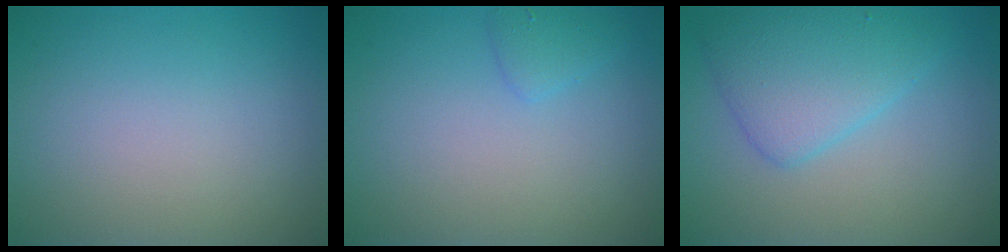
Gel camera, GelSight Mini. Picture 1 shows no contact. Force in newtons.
{"total": 1.1, "press": 1.1, "slide": 0.1}
{"total": 4.6, "press": 4.5, "slide": 0.1}